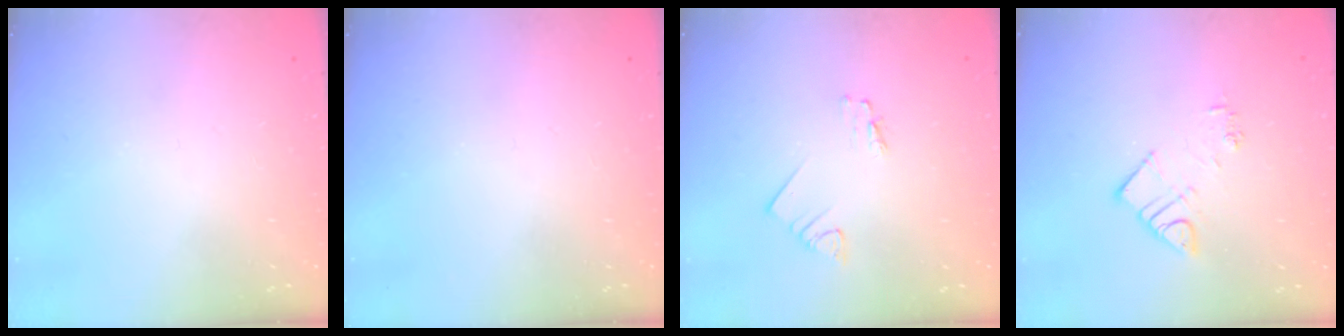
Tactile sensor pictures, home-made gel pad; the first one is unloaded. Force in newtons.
{"total": 0.0}
{"total": 1.2, "press": 1.2, "slide": 0.1}
{"total": 7.7, "press": 7.7, "slide": 0.2}